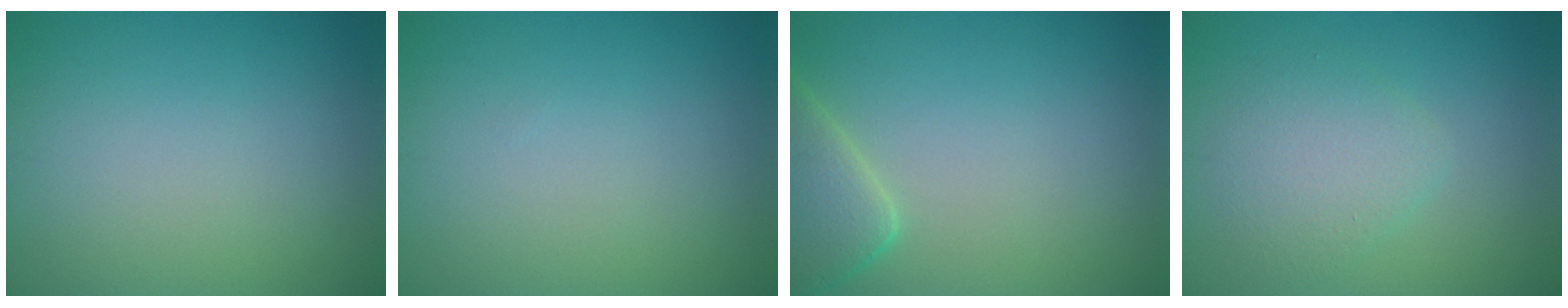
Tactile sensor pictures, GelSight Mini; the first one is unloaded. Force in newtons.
{"total": 0.0}
{"total": 4.2, "press": 4.2, "slide": 0.4}
{"total": 2.9, "press": 2.9, "slide": 0.2}